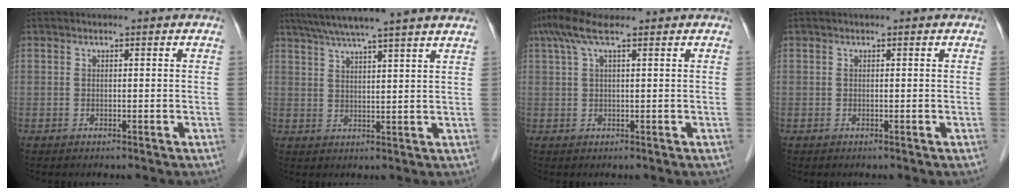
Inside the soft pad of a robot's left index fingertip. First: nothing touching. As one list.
[{"total": 13.1, "force": [11.0, -1.0, 7.1], "torque": [-0.117, 0.029, 0.145]}, {"total": 5.4, "force": [3.5, 0.8, 4.0], "torque": [-0.086, 0.035, 0.066]}, {"total": 0.0}]